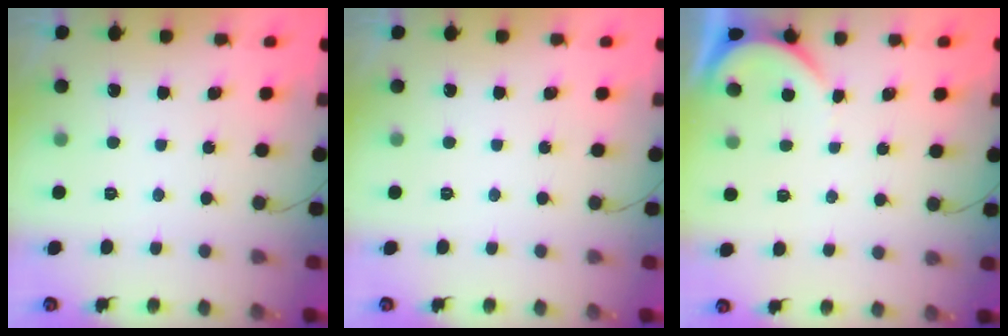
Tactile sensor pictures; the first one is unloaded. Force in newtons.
{"total": 0.0}
{"total": 2.1, "press": 2.1, "slide": 0.3}